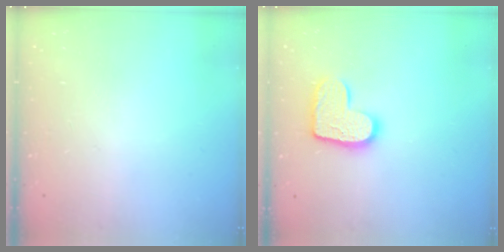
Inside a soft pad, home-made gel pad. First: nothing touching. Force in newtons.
{"total": 12.8, "press": 12.8, "slide": 0.8}